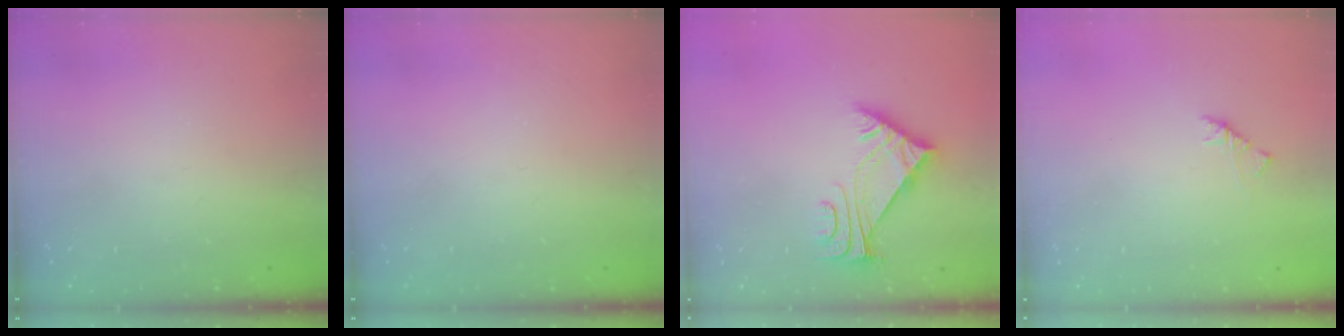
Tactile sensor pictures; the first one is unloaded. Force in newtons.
{"total": 0.0}
{"total": 5.9, "press": 5.8, "slide": 1.2}
{"total": 1.7, "press": 1.6, "slide": 0.5}